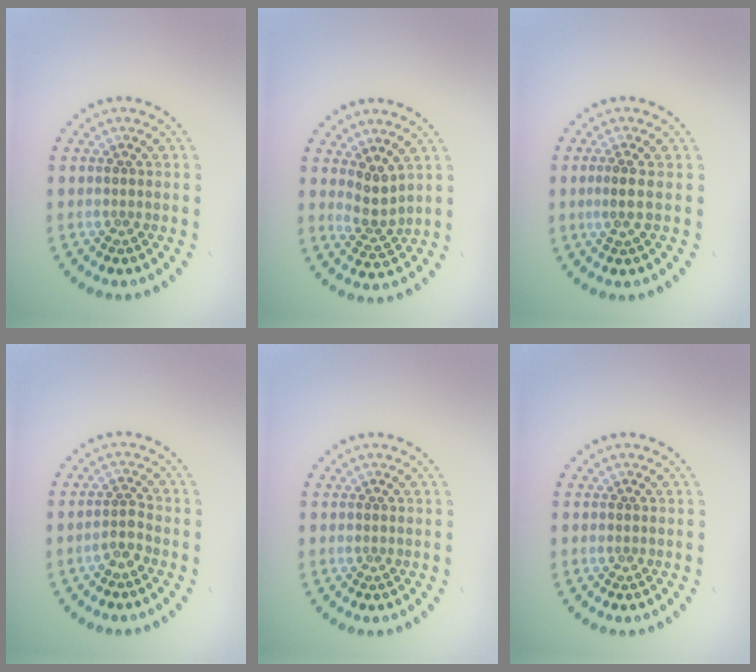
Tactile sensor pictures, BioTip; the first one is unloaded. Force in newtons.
{"total": 2.1, "press": 1.6, "slide": 1.4}
{"total": 1.6, "press": 1.3, "slide": 1.0}
{"total": 1.7, "press": 1.1, "slide": 1.3}
{"total": 0.0}
{"total": 0.0}